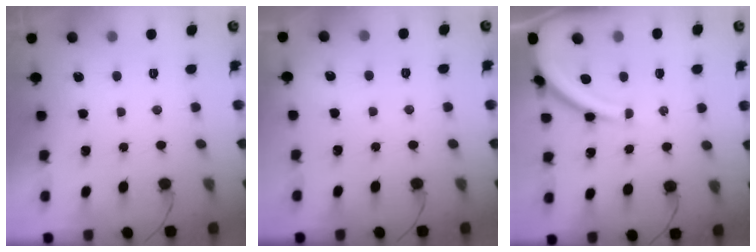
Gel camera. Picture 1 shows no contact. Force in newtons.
{"total": 1.2, "press": 1.2, "slide": 0.3}
{"total": 13.6, "press": 13.5, "slide": 1.2}